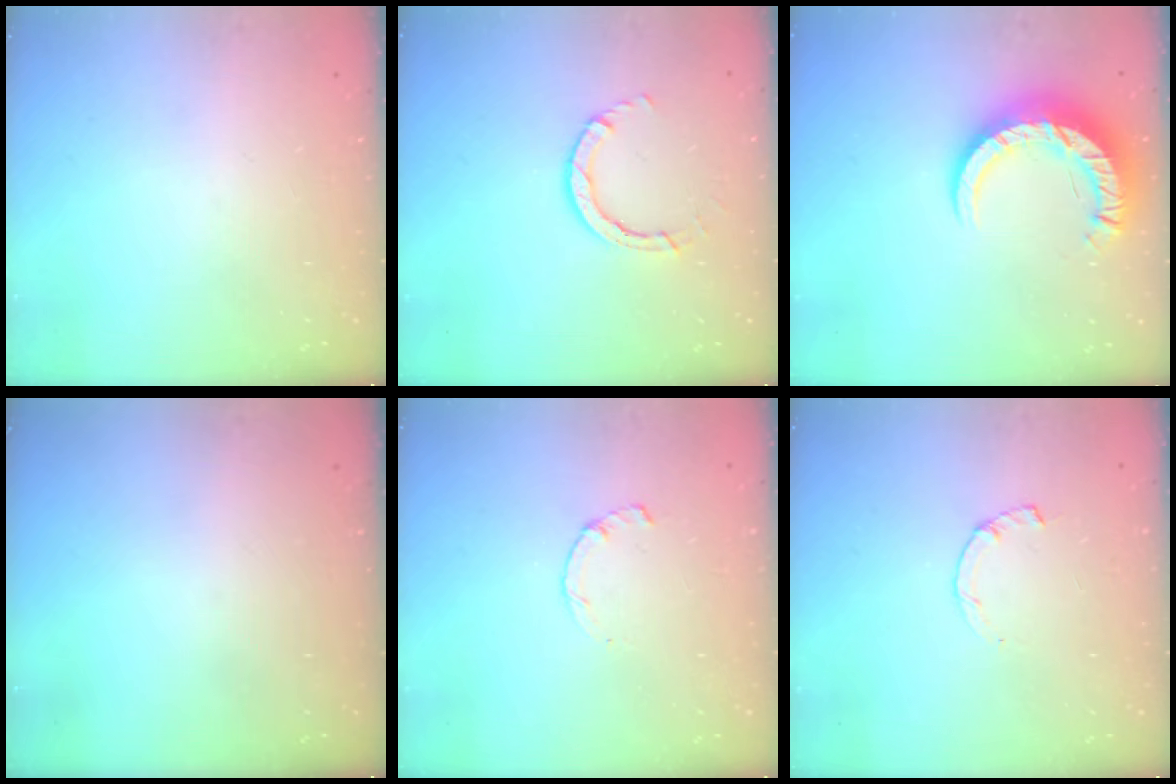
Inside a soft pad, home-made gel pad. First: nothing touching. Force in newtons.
{"total": 3.7, "press": 3.7, "slide": 0.4}
{"total": 12.6, "press": 12.5, "slide": 1.3}
{"total": 0.0}
{"total": 1.7, "press": 1.7, "slide": 0.3}
{"total": 1.0, "press": 0.9, "slide": 0.2}